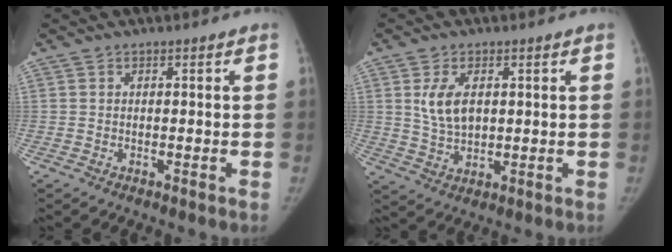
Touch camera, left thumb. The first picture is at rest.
{"total": 6.8, "force": [1.7, 4.1, 5.1], "torque": [-0.083, -0.009, 0.040]}